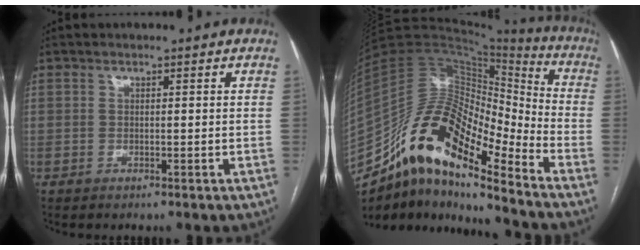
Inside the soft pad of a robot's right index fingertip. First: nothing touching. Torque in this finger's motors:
{"motor_torque": [0.67, -0.97, 0.91, 0.16]}